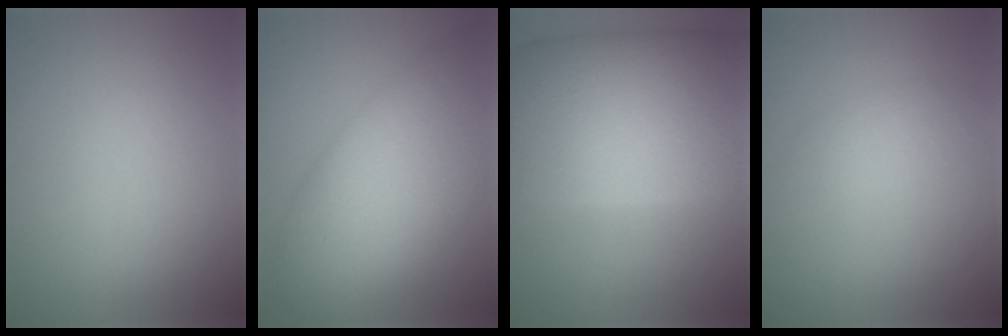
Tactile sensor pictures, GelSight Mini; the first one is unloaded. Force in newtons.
{"total": 10.6, "press": 10.6, "slide": 0.5}
{"total": 15.7, "press": 15.7, "slide": 0.8}
{"total": 1.6, "press": 1.6, "slide": 0.1}